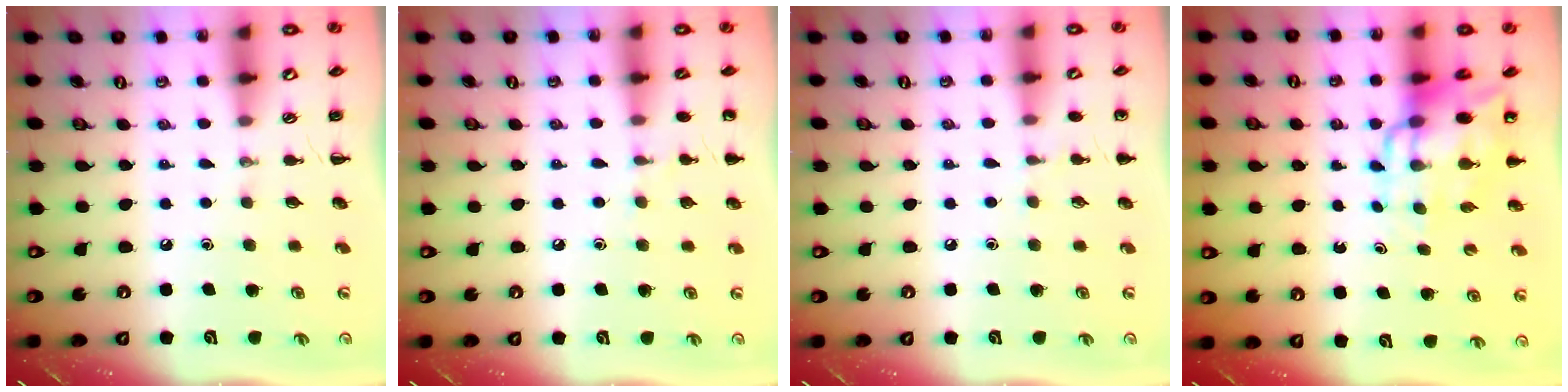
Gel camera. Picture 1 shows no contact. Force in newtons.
{"total": 5.4, "press": 5.1, "slide": 1.6}
{"total": 5.1, "press": 4.9, "slide": 1.6}
{"total": 11.9, "press": 11.3, "slide": 3.6}